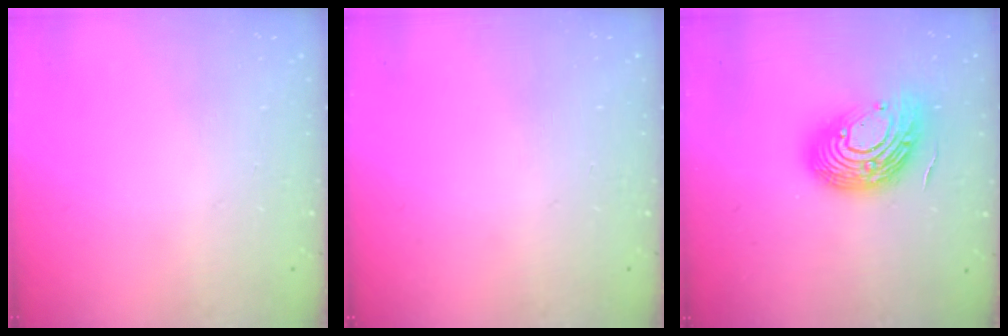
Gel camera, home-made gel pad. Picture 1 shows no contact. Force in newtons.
{"total": 0.0}
{"total": 17.0, "press": 16.9, "slide": 1.2}